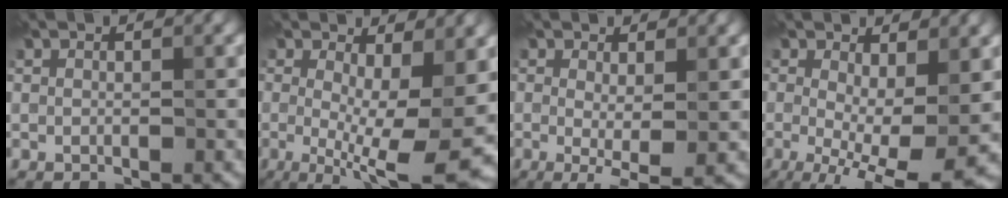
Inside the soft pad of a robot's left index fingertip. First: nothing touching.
{"total": 10.7, "force": [-0.7, 3.0, 10.3], "torque": [-0.150, -0.016, -0.011]}
{"total": 3.6, "force": [-0.3, 0.8, 3.5], "torque": [-0.056, -0.011, -0.005]}
{"total": 9.4, "force": [-1.6, 3.0, 8.7], "torque": [-0.139, -0.014, -0.019]}